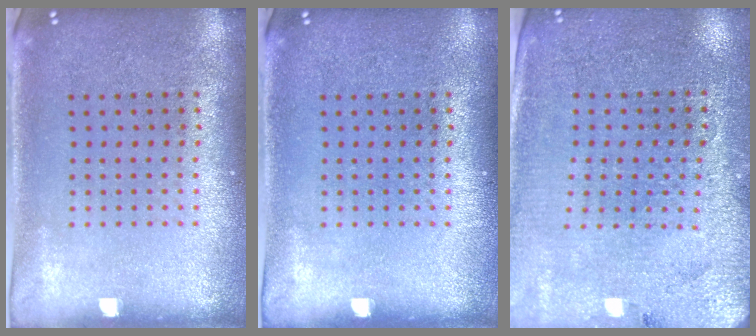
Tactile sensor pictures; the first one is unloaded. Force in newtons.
{"total": 0.0}
{"total": 2.8, "press": 2.7, "slide": 0.5}